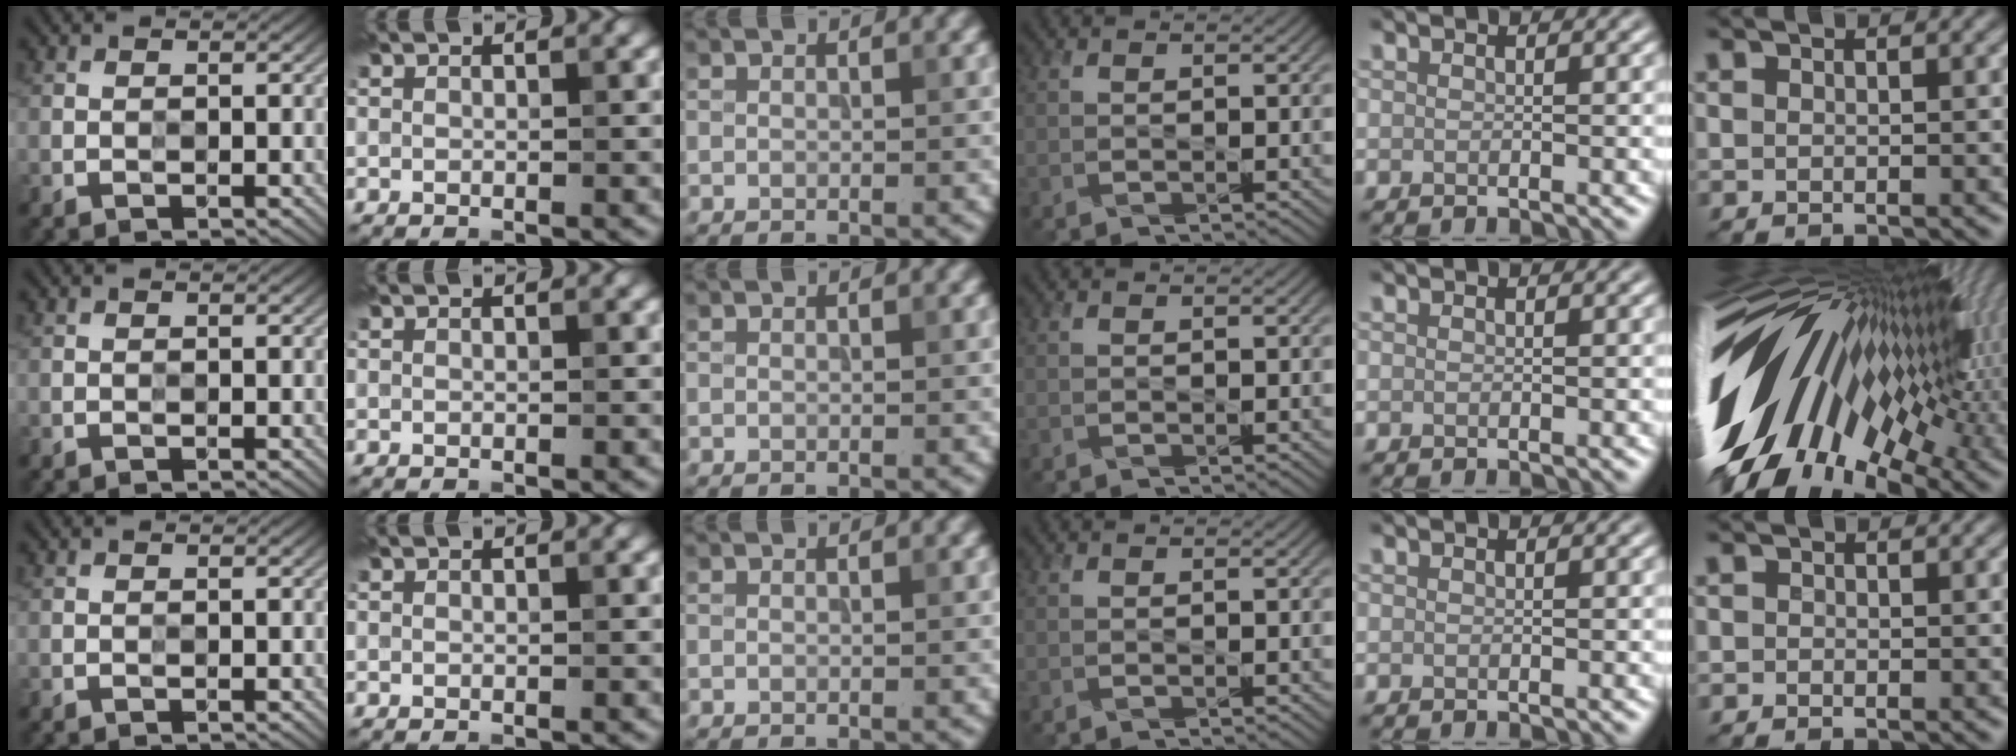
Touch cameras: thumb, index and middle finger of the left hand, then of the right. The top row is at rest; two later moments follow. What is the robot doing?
{"motion": "press", "object": "sticky note"}